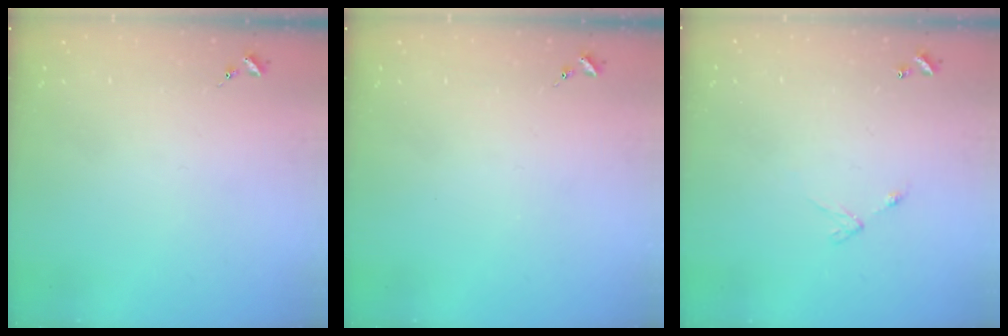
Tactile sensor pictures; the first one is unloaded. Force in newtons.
{"total": 0.0}
{"total": 5.4, "press": 5.4, "slide": 0.4}